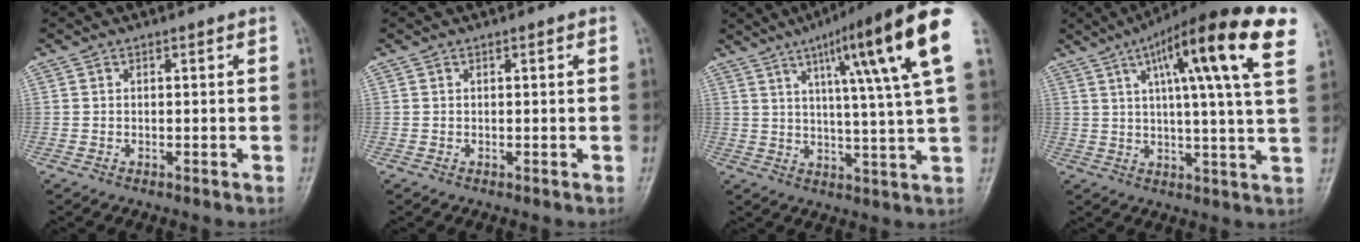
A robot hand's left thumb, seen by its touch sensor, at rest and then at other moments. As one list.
[{"total": 0.0}, {"total": 19.6, "force": [8.4, 1.4, 17.6], "torque": [-0.247, -0.018, 0.115]}, {"total": 20.7, "force": [9.2, 3.1, 18.3], "torque": [-0.260, -0.002, 0.128]}]